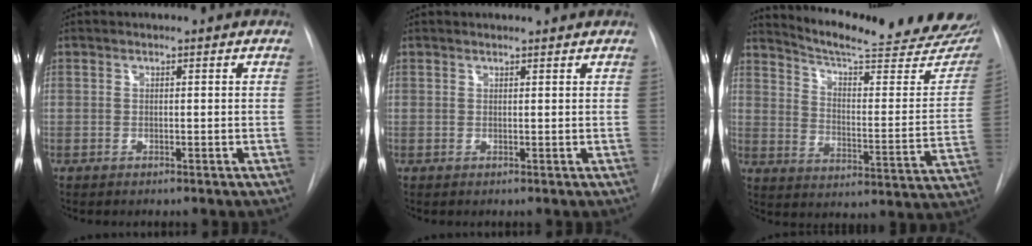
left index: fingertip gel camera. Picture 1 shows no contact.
{"total": 2.4, "force": [2.4, 0.1, 0.4], "torque": [-0.009, 0.015, 0.029]}
{"total": 25.3, "force": [22.4, 3.5, 11.3], "torque": [-0.165, -0.070, 0.285]}